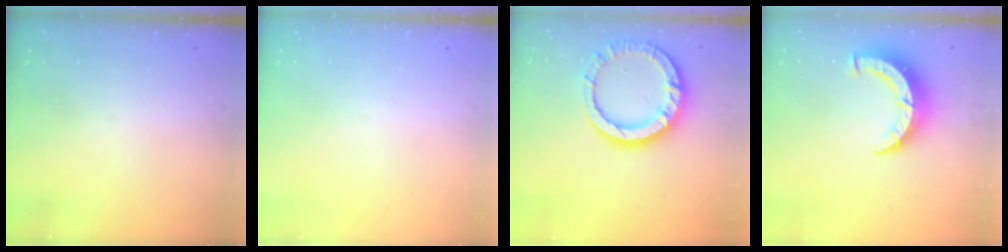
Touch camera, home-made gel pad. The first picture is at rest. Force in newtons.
{"total": 0.0}
{"total": 14.0, "press": 14.0, "slide": 1.2}
{"total": 8.6, "press": 8.6, "slide": 0.5}